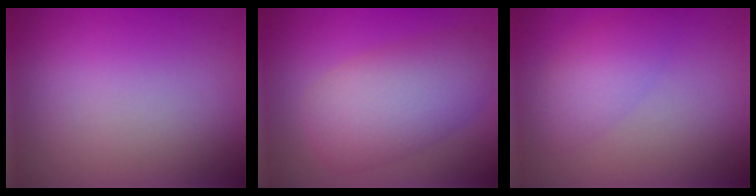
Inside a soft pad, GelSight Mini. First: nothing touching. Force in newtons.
{"total": 6.4, "press": 6.4, "slide": 0.2}
{"total": 2.8, "press": 2.8, "slide": 0.1}